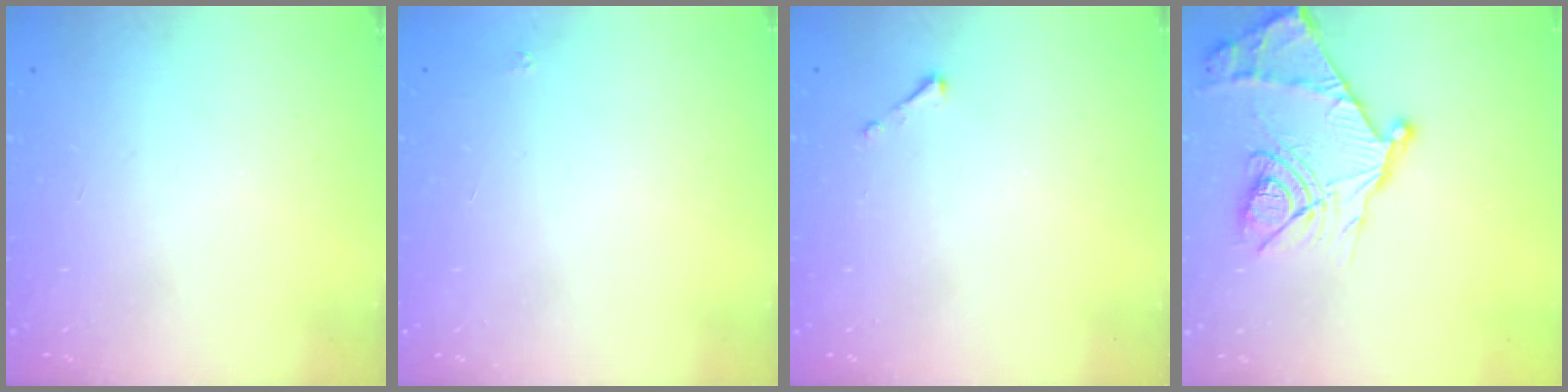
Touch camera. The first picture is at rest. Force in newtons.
{"total": 1.8, "press": 1.7, "slide": 0.1}
{"total": 2.5, "press": 2.5, "slide": 0.3}
{"total": 18.9, "press": 18.8, "slide": 1.6}